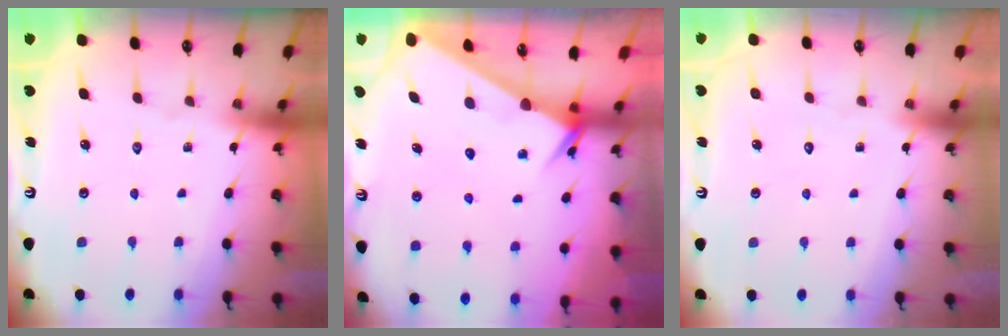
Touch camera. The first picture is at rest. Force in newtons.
{"total": 2.5, "press": 2.5, "slide": 0.1}
{"total": 1.8, "press": 1.8, "slide": 0.1}